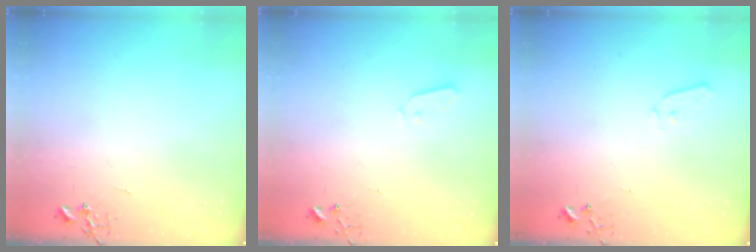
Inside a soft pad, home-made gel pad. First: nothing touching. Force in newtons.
{"total": 2.8, "press": 2.7, "slide": 0.4}
{"total": 4.0, "press": 3.9, "slide": 0.6}